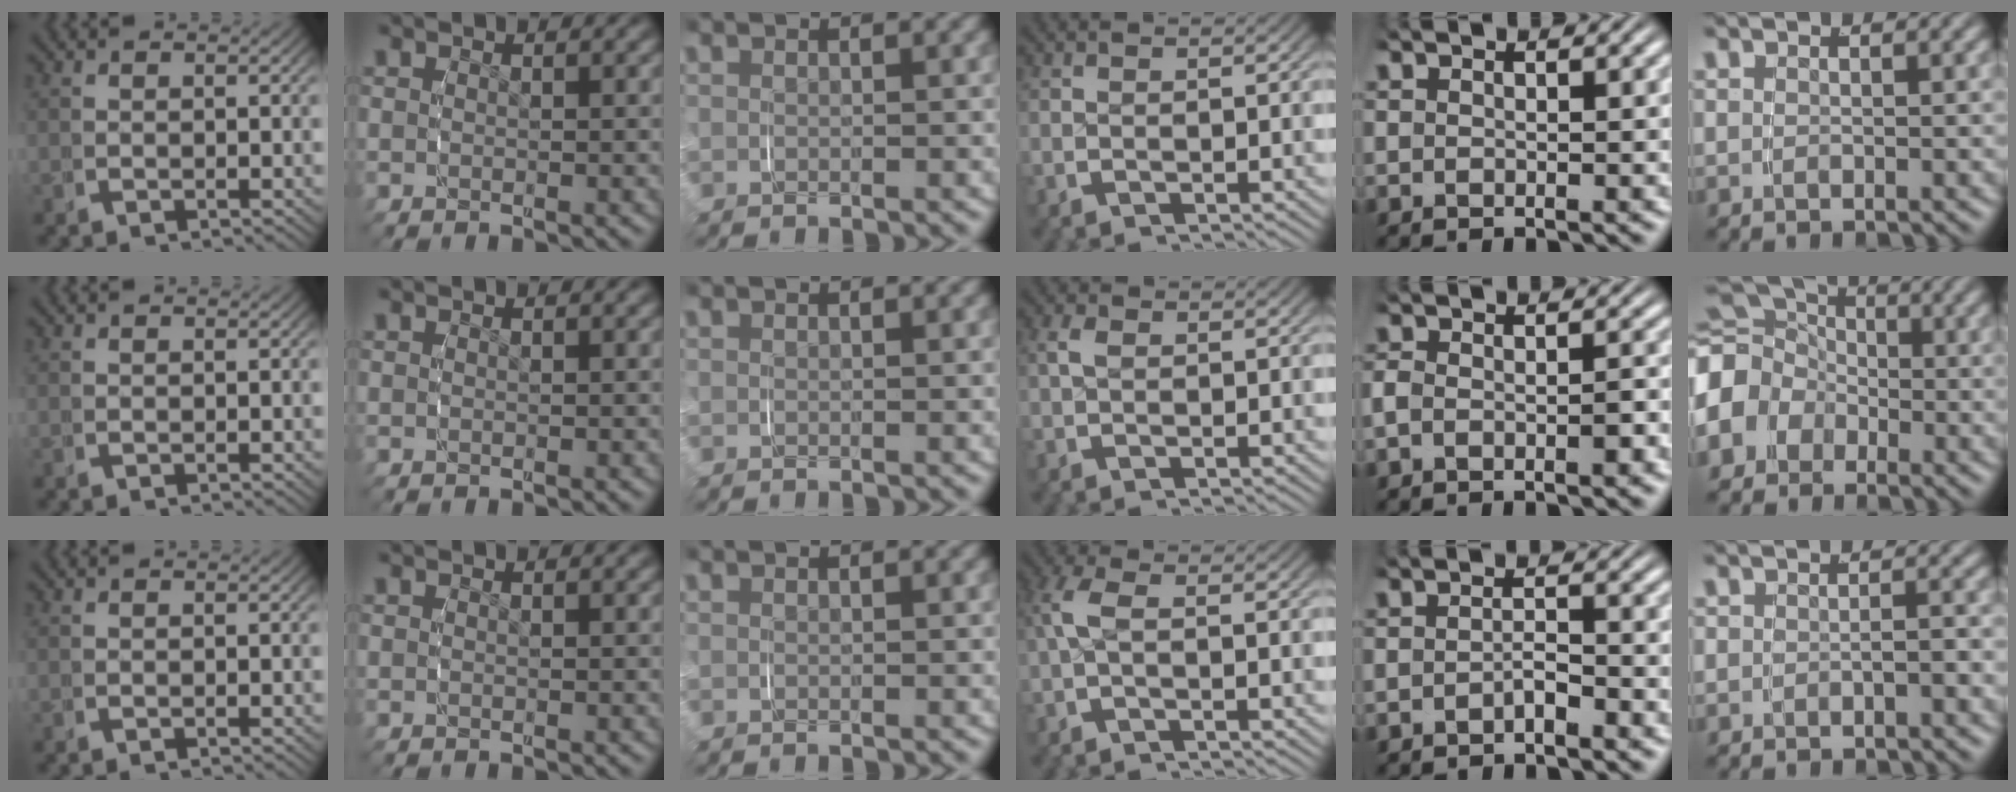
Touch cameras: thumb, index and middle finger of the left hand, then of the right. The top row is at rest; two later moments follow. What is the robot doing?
{"motion": "grasp_and_lifting", "object": "toothpaste"}